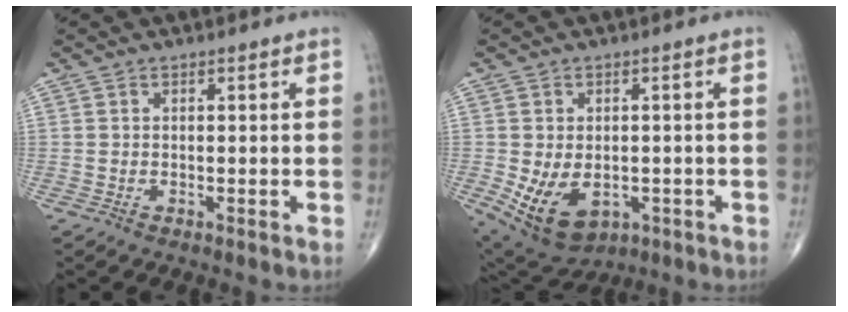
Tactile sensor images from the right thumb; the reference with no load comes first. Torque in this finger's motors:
{"motor_torque": [-0.23, 0.62, 0.84, 0.11, 0.30]}